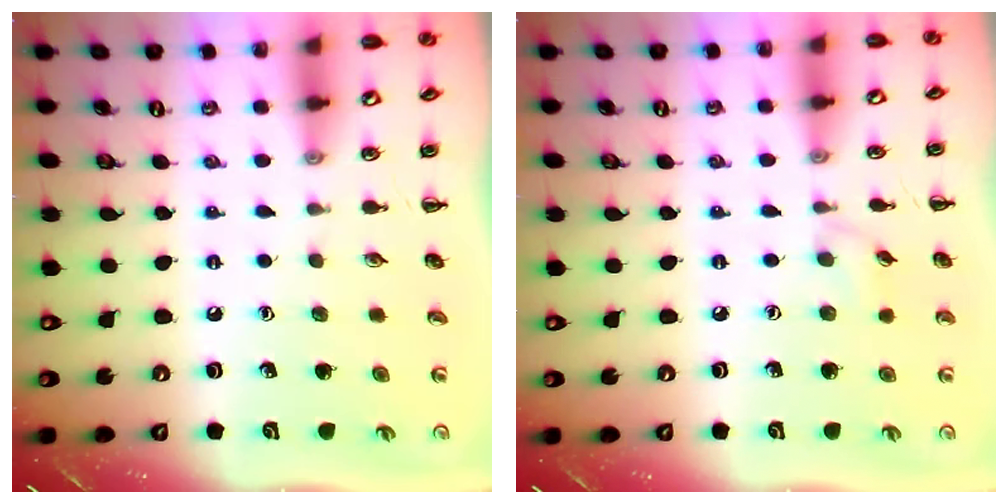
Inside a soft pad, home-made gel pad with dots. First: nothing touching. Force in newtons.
{"total": 3.8, "press": 3.6, "slide": 0.9}